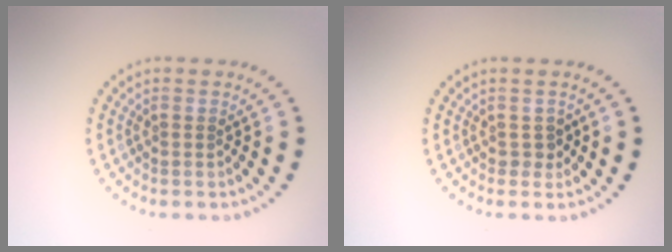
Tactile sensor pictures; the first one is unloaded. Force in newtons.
{"total": 1.1, "press": 1.0, "slide": 0.5}